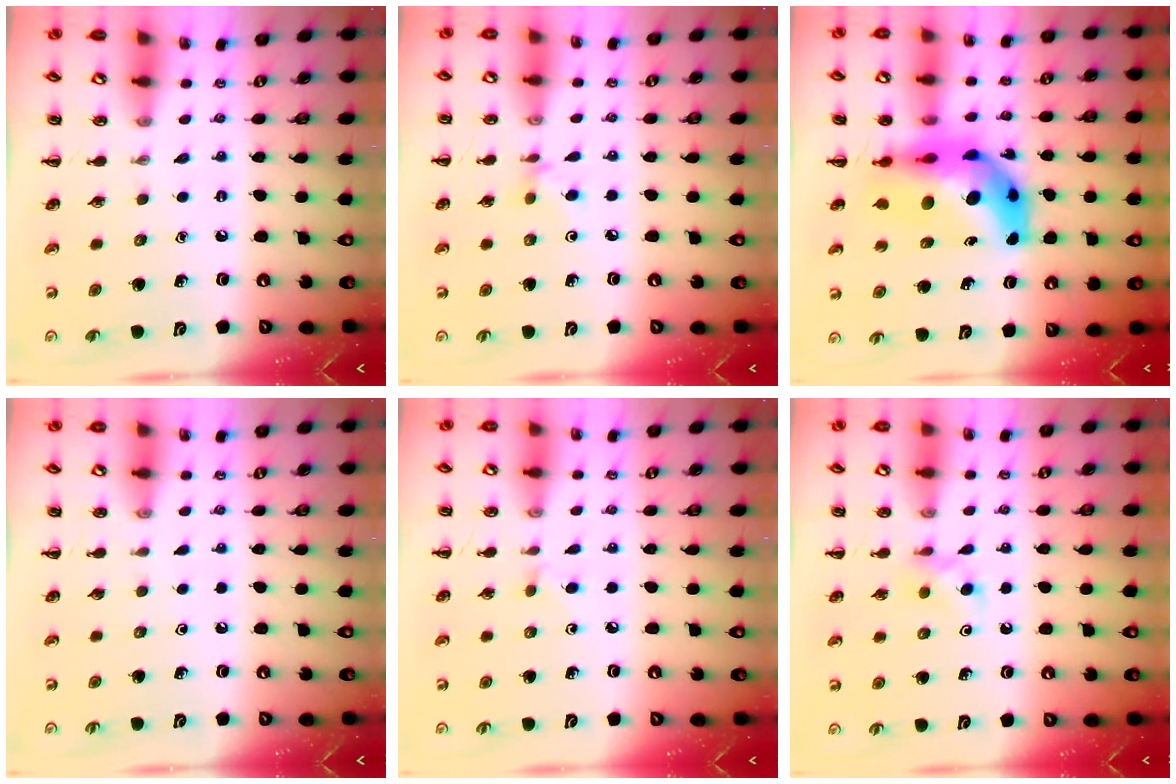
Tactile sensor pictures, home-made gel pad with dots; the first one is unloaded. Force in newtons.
{"total": 3.0, "press": 2.8, "slide": 0.9}
{"total": 12.6, "press": 11.9, "slide": 4.1}
{"total": 0.0}
{"total": 3.3, "press": 3.1, "slide": 1.4}
{"total": 4.2, "press": 3.9, "slide": 1.7}